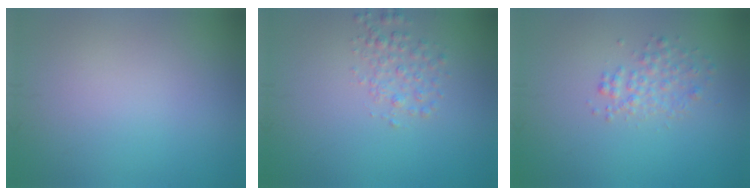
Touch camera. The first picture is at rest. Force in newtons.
{"total": 2.0, "press": 2.0, "slide": 0.1}
{"total": 2.0, "press": 2.0, "slide": 0.1}